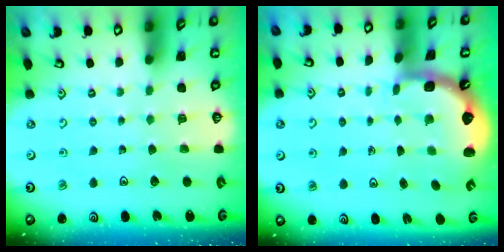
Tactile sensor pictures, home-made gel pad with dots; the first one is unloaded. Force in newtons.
{"total": 2.5, "press": 1.6, "slide": 1.9}